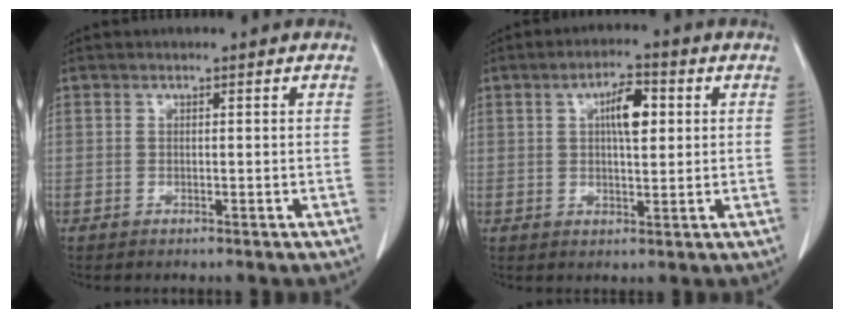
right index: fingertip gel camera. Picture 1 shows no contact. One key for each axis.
{"total": 5.8, "fx": 1.5, "fy": 1.8, "fz": 5.3, "tx": -0.090, "ty": 0.009, "tz": 0.025}